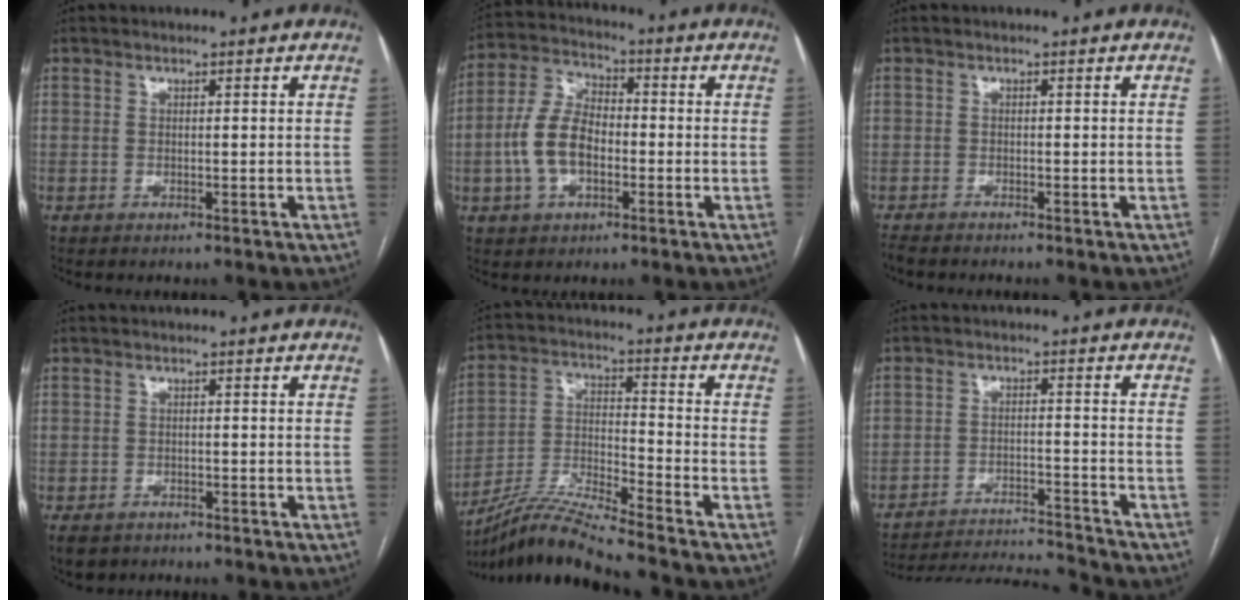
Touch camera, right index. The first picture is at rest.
{"total": 9.7, "force": [-2.0, 5.6, 7.7], "torque": [-0.177, 0.022, -0.039]}
{"total": 2.2, "force": [-2.0, 0.1, 0.8], "torque": [-0.017, -0.008, -0.034]}
{"total": 5.3, "force": [-3.8, 3.3, 1.6], "torque": [-0.033, -0.005, -0.057]}
{"total": 11.7, "force": [-10.6, -1.6, 4.8], "torque": [-0.097, -0.010, -0.199]}
{"total": 12.8, "force": [-12.7, -1.0, 1.4], "torque": [-0.029, 0.002, -0.197]}